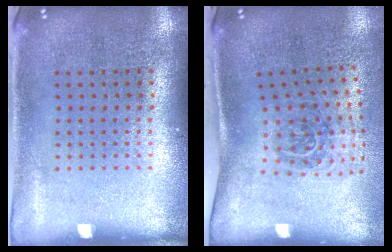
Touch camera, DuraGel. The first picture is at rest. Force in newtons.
{"total": 2.0, "press": 1.2, "slide": 1.6}